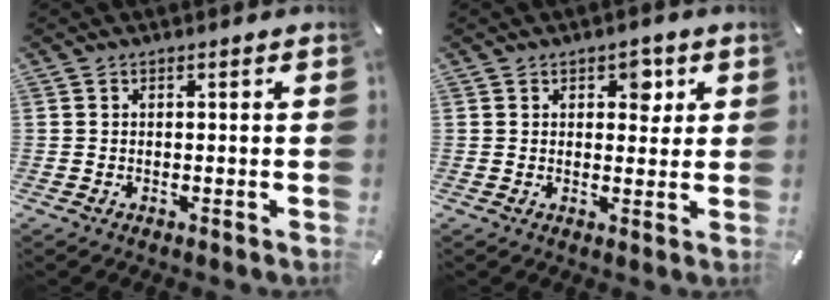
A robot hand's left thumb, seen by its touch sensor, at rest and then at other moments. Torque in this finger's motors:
{"motor_torque": [0.66, 0.69, 0.15, -0.31, 0.06]}